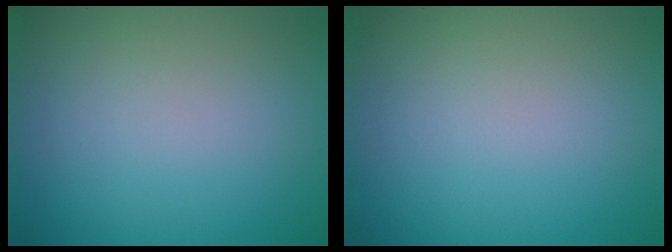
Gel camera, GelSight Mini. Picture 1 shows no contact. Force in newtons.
{"total": 0.0}